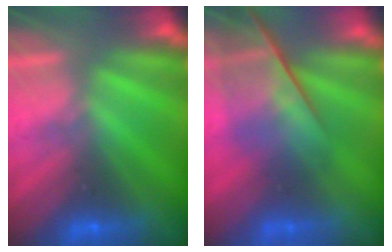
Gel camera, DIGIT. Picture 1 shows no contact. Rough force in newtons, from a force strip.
{"total": 4.8}